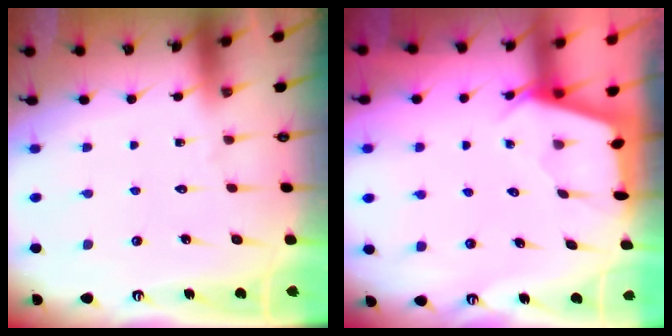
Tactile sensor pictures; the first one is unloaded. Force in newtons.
{"total": 2.4, "press": 2.4, "slide": 0.3}